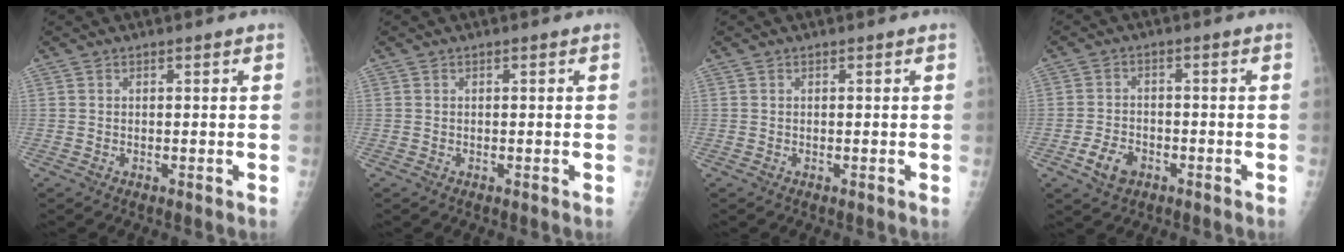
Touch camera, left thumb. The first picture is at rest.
{"total": 0.0}
{"total": 0.0}
{"total": 5.0, "force": [-2.5, 3.4, 2.8], "torque": [-0.045, 0.013, -0.041]}